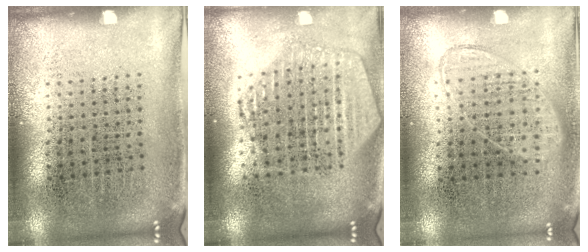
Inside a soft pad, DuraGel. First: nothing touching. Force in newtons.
{"total": 2.1, "press": 1.9, "slide": 1.0}
{"total": 0.9, "press": 0.8, "slide": 0.4}